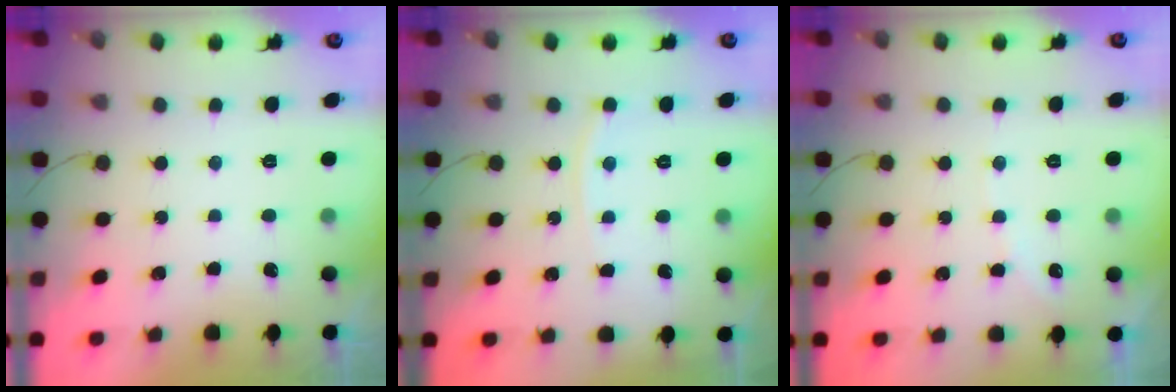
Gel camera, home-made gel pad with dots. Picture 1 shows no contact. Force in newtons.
{"total": 4.0, "press": 4.0, "slide": 0.5}
{"total": 4.0, "press": 4.0, "slide": 0.6}